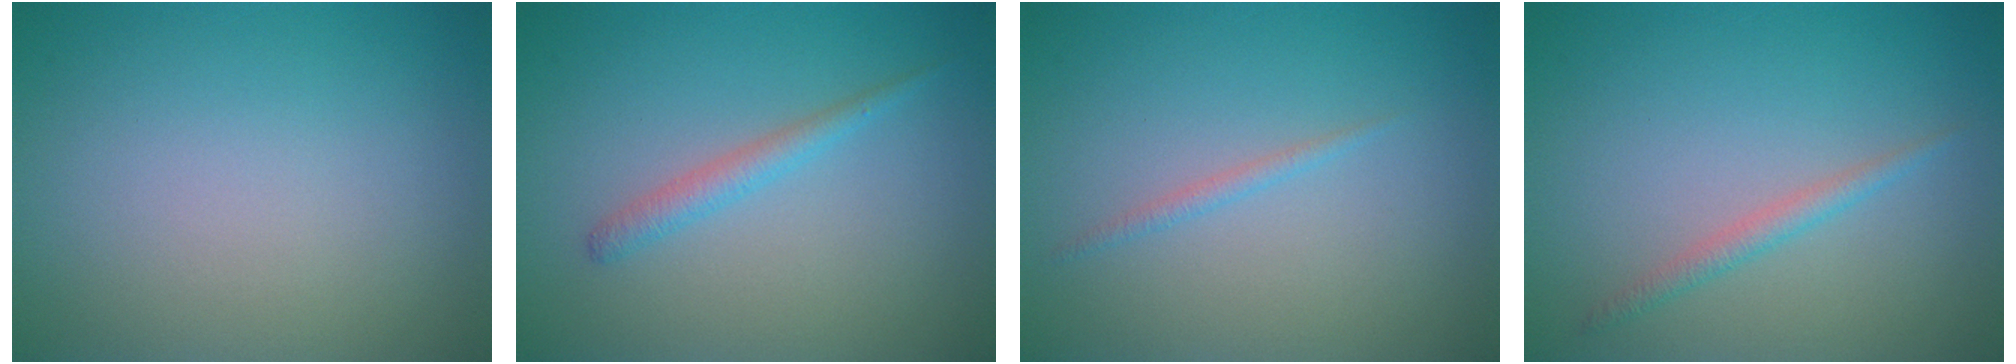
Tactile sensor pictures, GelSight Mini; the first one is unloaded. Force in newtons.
{"total": 1.5, "press": 1.5, "slide": 0.2}
{"total": 0.8, "press": 0.8, "slide": 0.1}
{"total": 1.4, "press": 1.4, "slide": 0.0}